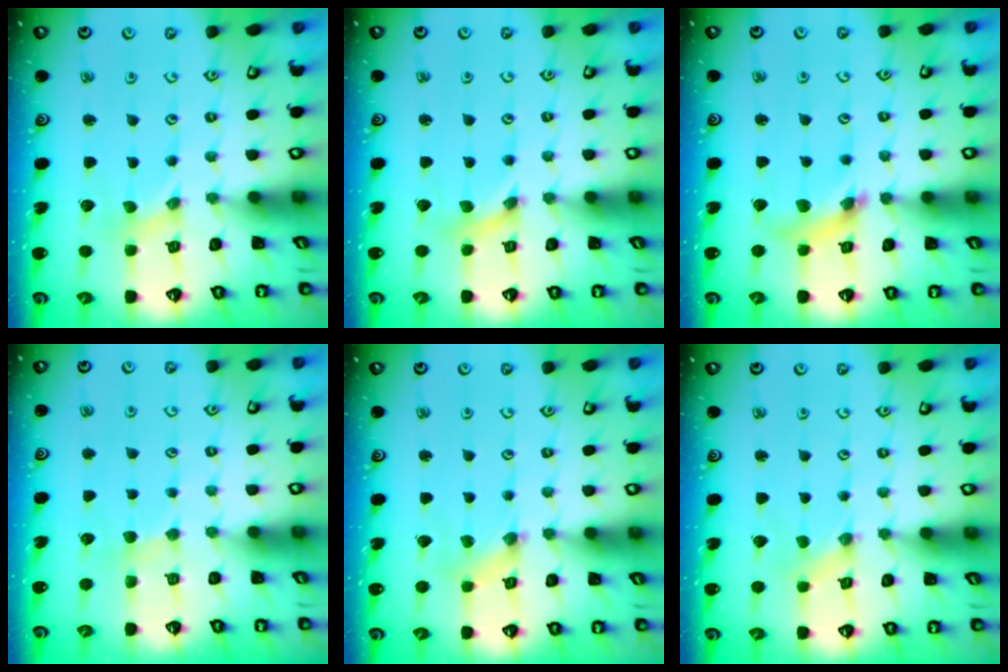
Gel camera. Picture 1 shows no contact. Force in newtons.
{"total": 1.7, "press": 1.7, "slide": 0.2}
{"total": 9.2, "press": 9.2, "slide": 1.2}
{"total": 2.9, "press": 2.9, "slide": 0.4}
{"total": 0.8, "press": 0.7, "slide": 0.3}
{"total": 0.0}